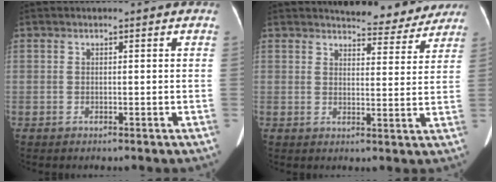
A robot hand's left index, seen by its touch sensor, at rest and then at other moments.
{"total": 9.1, "force": [8.7, 2.1, 1.6], "torque": [-0.007, -0.013, 0.095]}